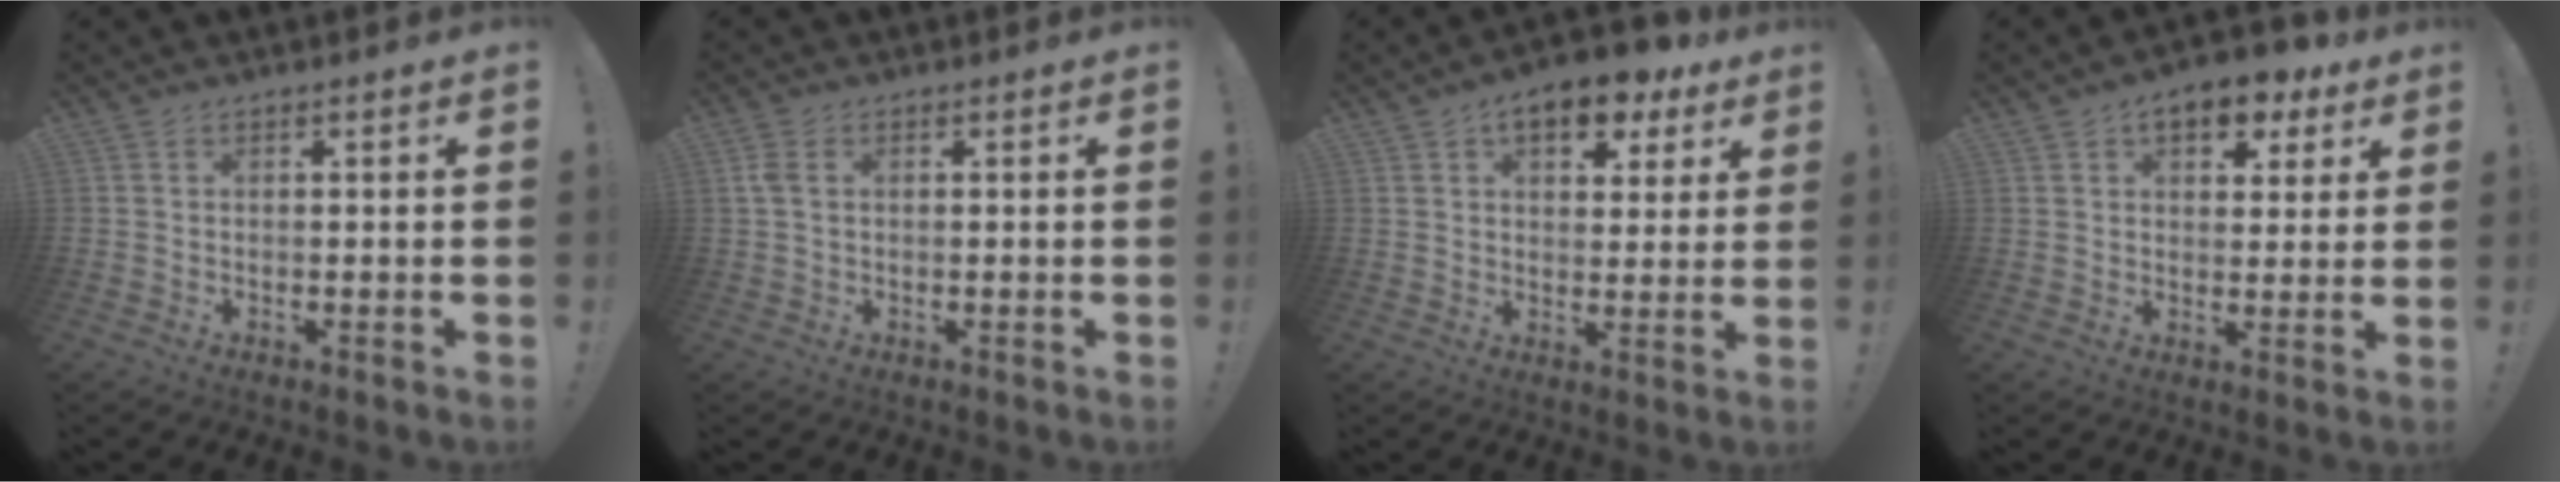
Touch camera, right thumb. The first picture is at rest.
{"total": 3.1, "force": [1.0, 1.8, 2.3], "torque": [-0.046, 0.007, 0.019]}
{"total": 11.1, "force": [6.8, 5.5, 6.9], "torque": [-0.092, -0.034, 0.117]}
{"total": 9.6, "force": [5.6, 5.3, 5.6], "torque": [-0.074, -0.024, 0.099]}